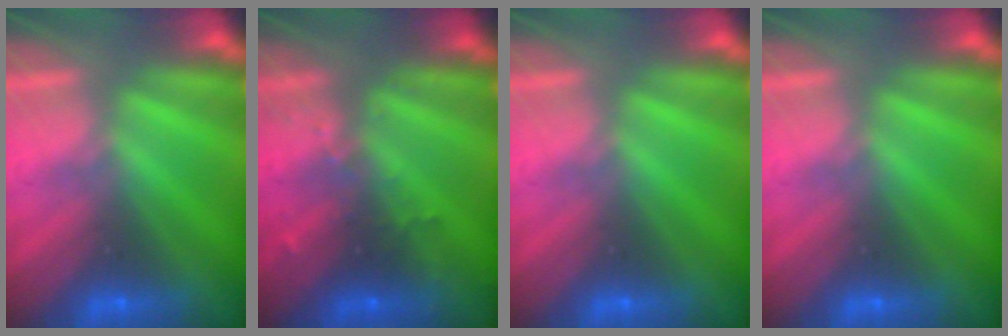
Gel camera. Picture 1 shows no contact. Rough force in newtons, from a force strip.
{"total": 3.0}
{"total": 0.0}
{"total": 0.0}